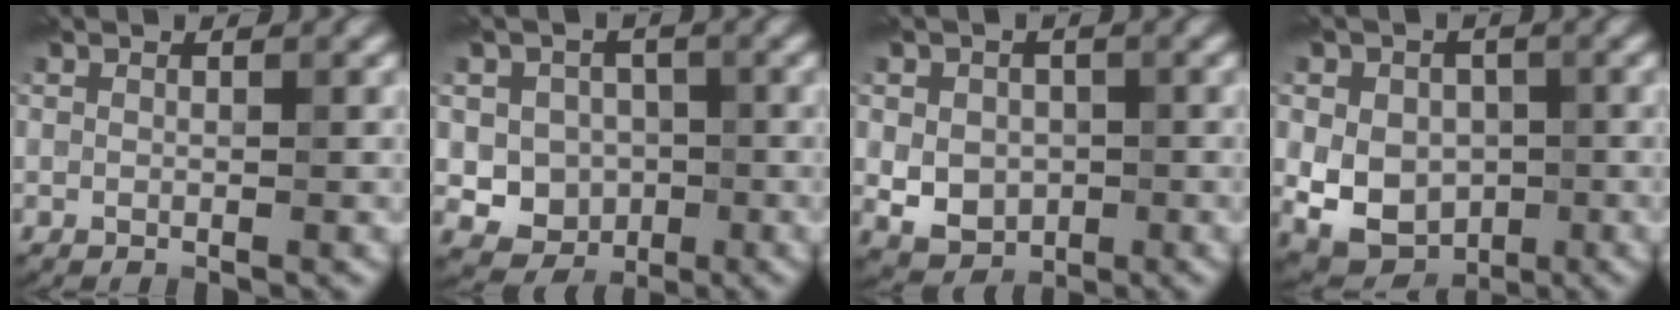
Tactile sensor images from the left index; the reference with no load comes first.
{"total": 4.9, "force": [-0.5, 4.5, 1.9], "torque": [-0.001, -0.003, -0.023]}
{"total": 4.4, "force": [-0.3, 3.5, 2.5], "torque": [-0.035, -0.003, -0.004]}
{"total": 6.9, "force": [-0.6, 5.5, 4.1], "torque": [-0.058, -0.005, -0.016]}